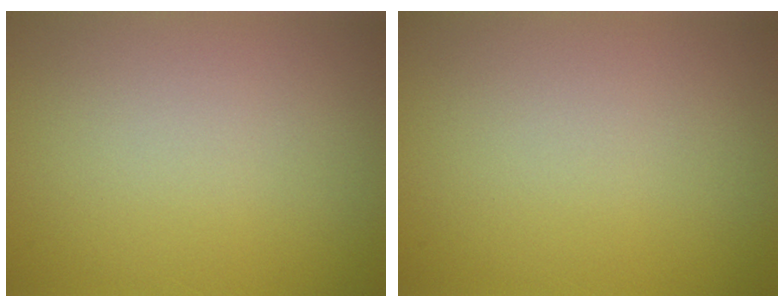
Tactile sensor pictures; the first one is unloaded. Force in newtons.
{"total": 0.0}